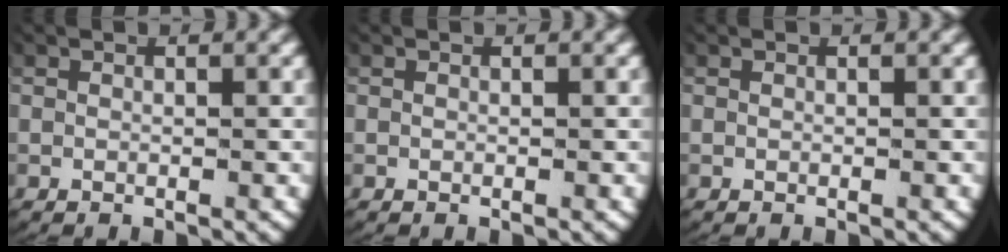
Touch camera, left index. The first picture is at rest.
{"total": 0.0}
{"total": 0.0}